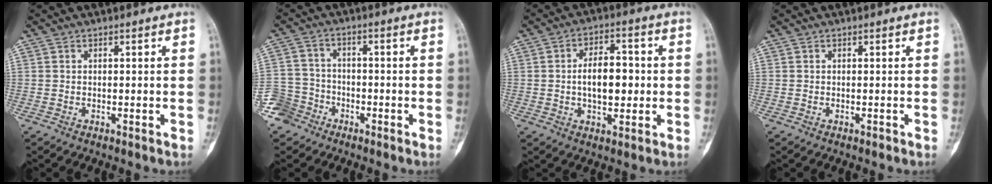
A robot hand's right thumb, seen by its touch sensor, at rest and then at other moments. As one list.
[{"total": 7.0, "force": [-4.7, 5.3, 0.2], "torque": [0.019, 0.034, -0.098]}, {"total": 9.1, "force": [-0.1, 5.1, 7.5], "torque": [-0.099, 0.014, -0.003]}, {"total": 0.0}]